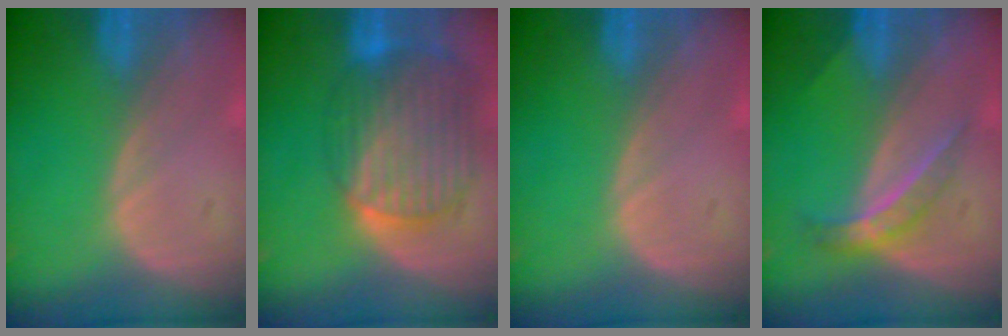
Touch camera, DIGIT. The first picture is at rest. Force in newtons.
{"total": 10.4, "press": 8.8, "slide": 5.5}
{"total": 0.0}
{"total": 4.7, "press": 4.2, "slide": 2.2}